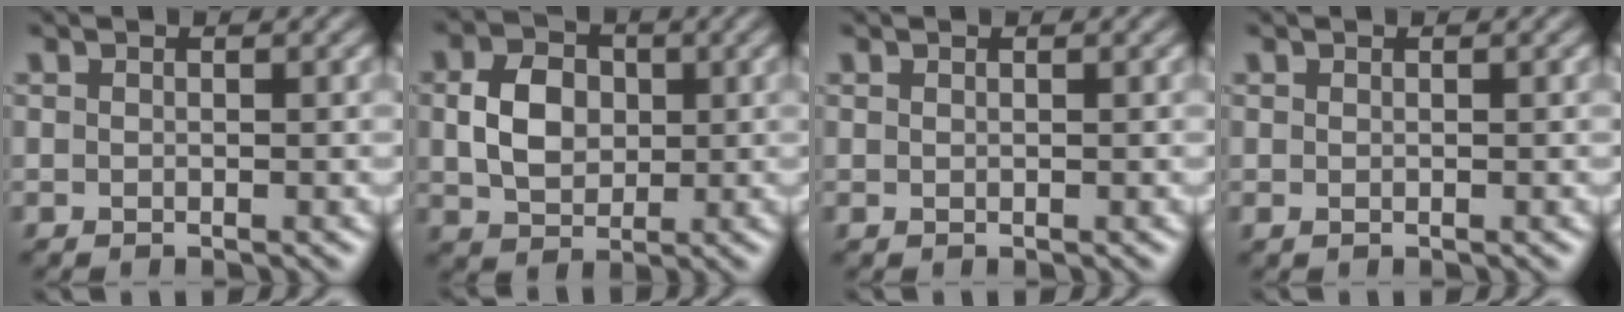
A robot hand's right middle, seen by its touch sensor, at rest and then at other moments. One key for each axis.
{"total": 4.6, "fx": 0.5, "fy": 3.5, "fz": 2.9, "tx": -0.066, "ty": 0.001, "tz": 0.006}
{"total": 0.0}
{"total": 0.0}